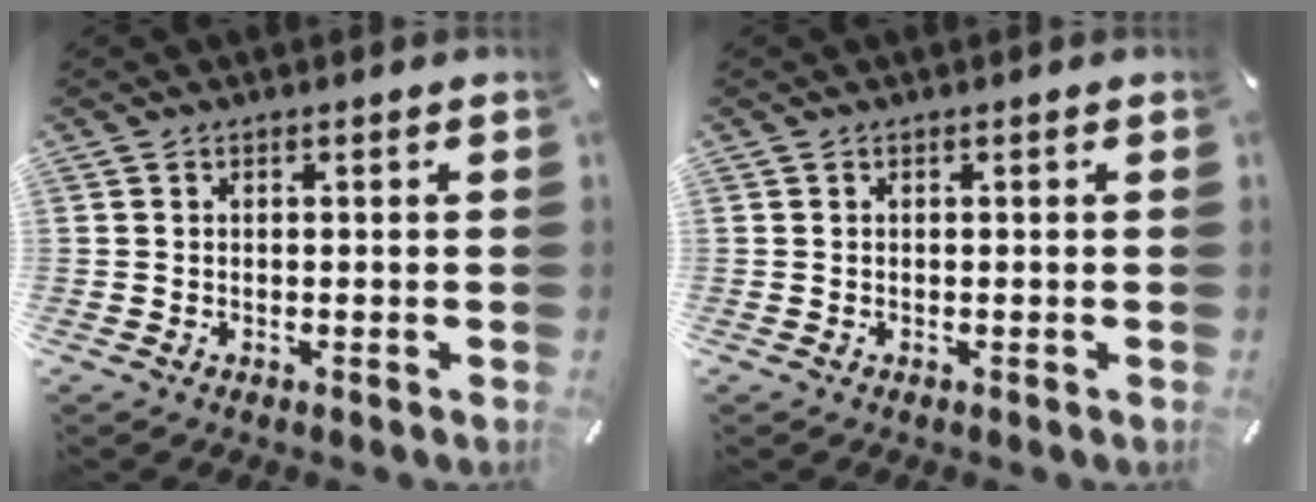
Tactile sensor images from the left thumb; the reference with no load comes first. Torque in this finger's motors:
{"motor_torque": [0.00, 0.00, 0.01, 0.03, 0.00]}